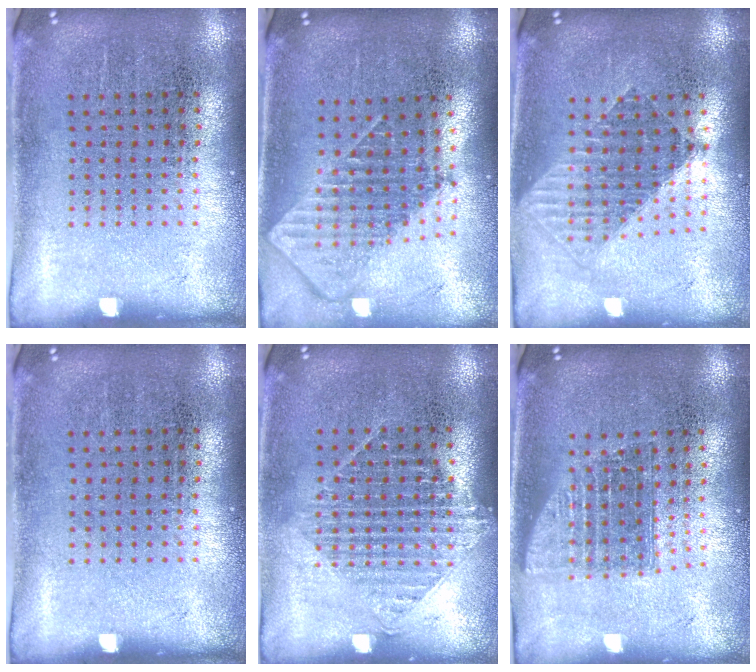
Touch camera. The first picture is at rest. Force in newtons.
{"total": 1.9, "press": 1.5, "slide": 1.2}
{"total": 1.5, "press": 1.3, "slide": 0.8}
{"total": 0.0}
{"total": 1.0, "press": 1.0, "slide": 0.4}
{"total": 1.4, "press": 1.2, "slide": 0.8}